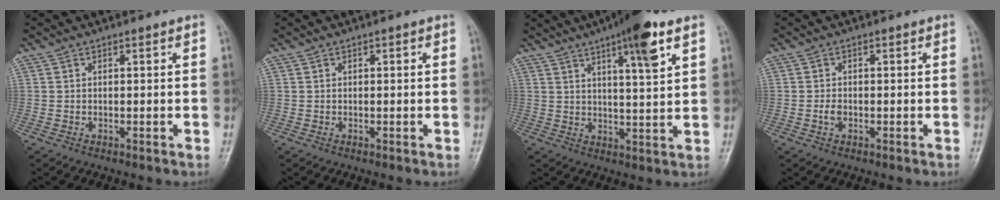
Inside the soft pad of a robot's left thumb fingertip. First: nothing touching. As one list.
[{"total": 0.0}, {"total": 11.2, "force": [6.2, 2.0, 9.1], "torque": [-0.131, -0.022, 0.090]}, {"total": 1.2, "force": [-0.6, 0.8, 0.7], "torque": [-0.018, 0.003, -0.014]}]